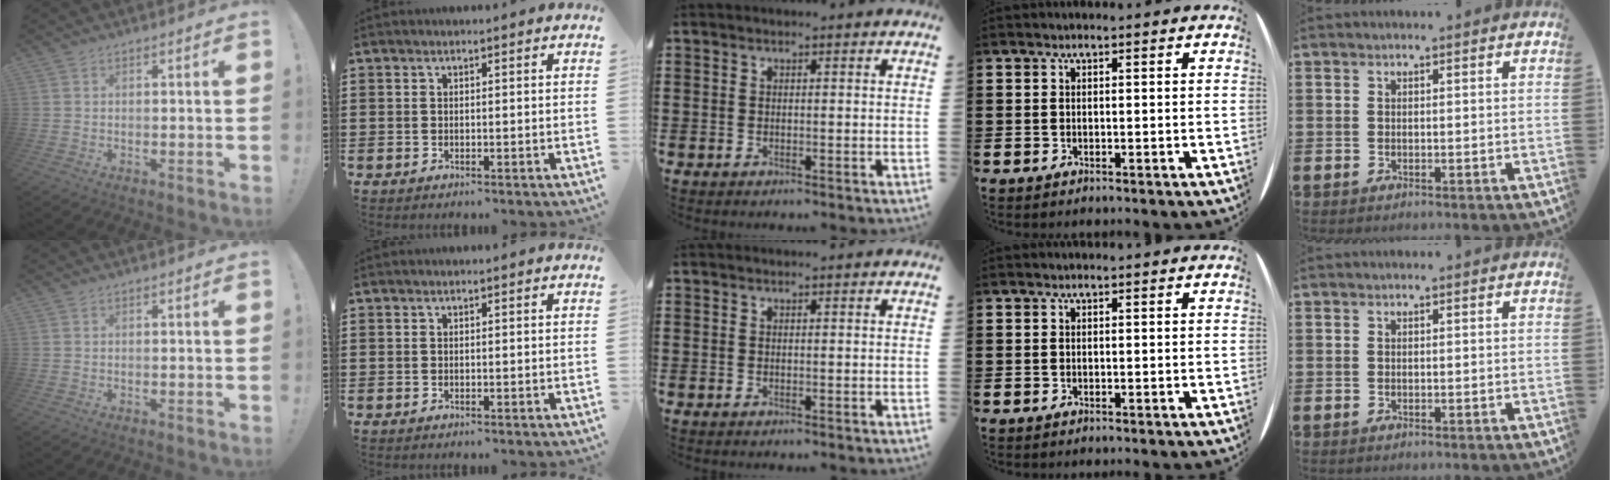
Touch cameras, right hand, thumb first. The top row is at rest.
{}